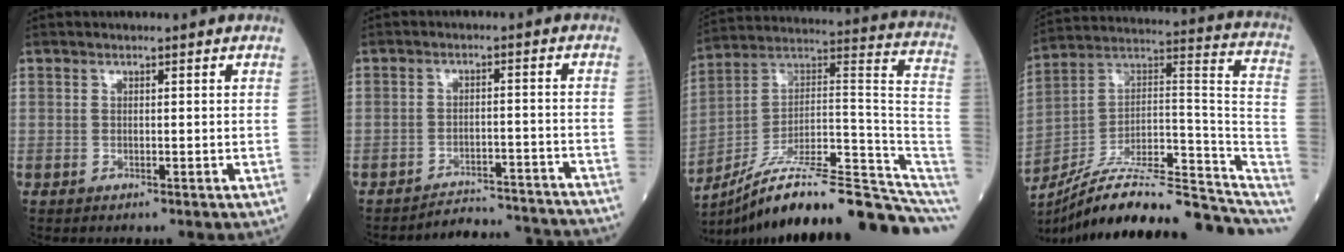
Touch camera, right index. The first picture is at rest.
{"total": 12.8, "force": [-12.7, 0.6, 0.8], "torque": [0.009, 0.020, -0.158]}
{"total": 24.2, "force": [-19.0, 2.2, 15.0], "torque": [-0.144, 0.057, -0.292]}
{"total": 23.2, "force": [-19.8, 4.1, 11.4], "torque": [-0.127, 0.050, -0.306]}